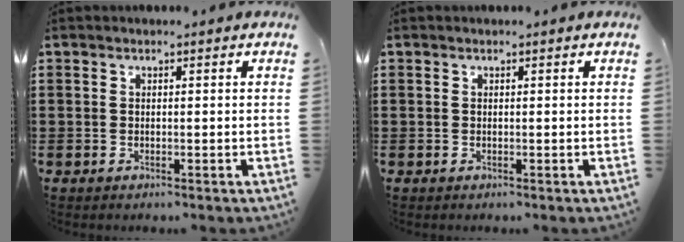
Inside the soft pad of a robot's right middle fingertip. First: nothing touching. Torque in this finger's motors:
{"motor_torque": [-0.17, -0.02, -0.02, -0.02]}